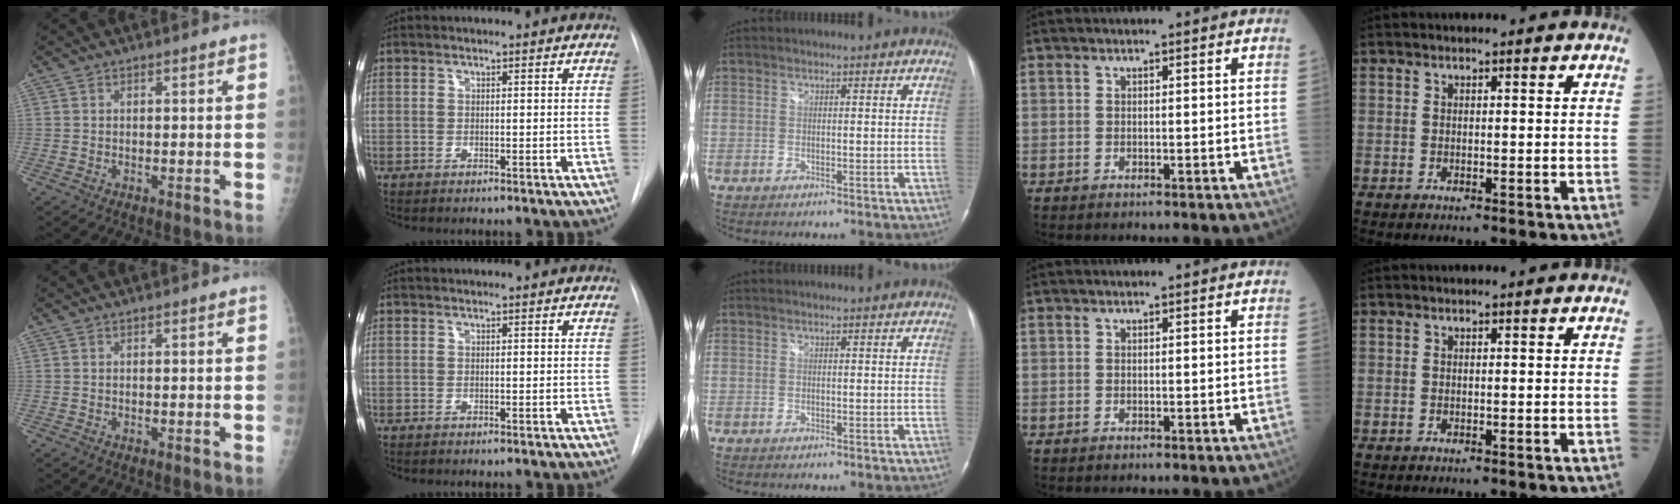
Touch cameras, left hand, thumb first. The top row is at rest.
{}